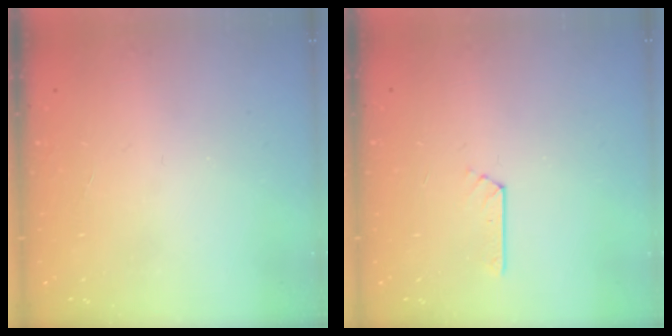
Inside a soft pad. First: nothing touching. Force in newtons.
{"total": 2.2, "press": 2.2, "slide": 0.3}